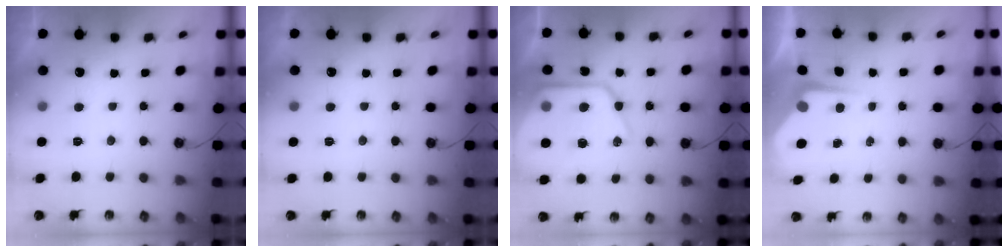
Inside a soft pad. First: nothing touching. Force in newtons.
{"total": 4.6, "press": 4.5, "slide": 0.8}
{"total": 23.6, "press": 23.5, "slide": 2.4}
{"total": 4.4, "press": 4.4, "slide": 0.4}